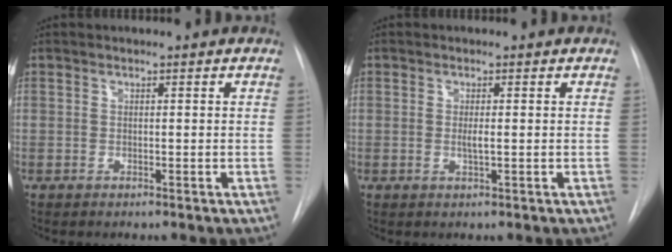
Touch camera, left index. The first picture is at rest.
{"total": 1.3, "force": [0.0, 0.1, 1.3], "torque": [-0.029, -0.003, 0.000]}